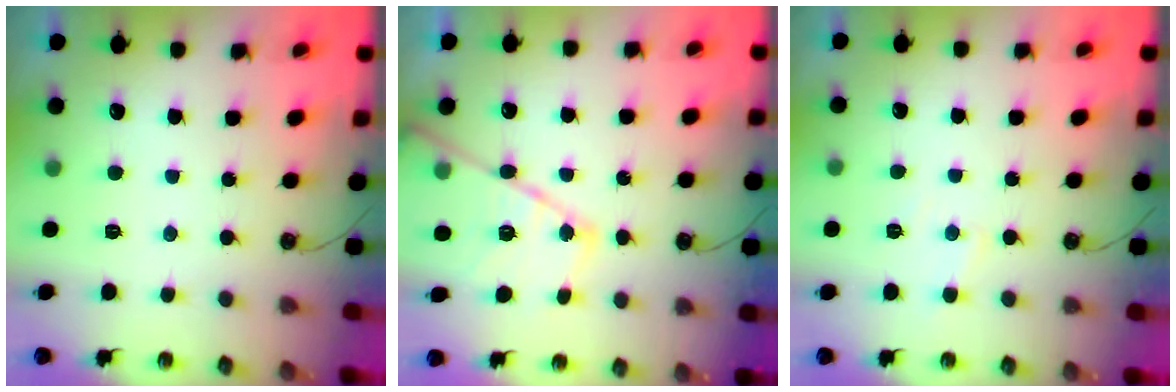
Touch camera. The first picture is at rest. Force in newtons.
{"total": 16.9, "press": 16.9, "slide": 1.1}
{"total": 6.2, "press": 6.2, "slide": 0.7}